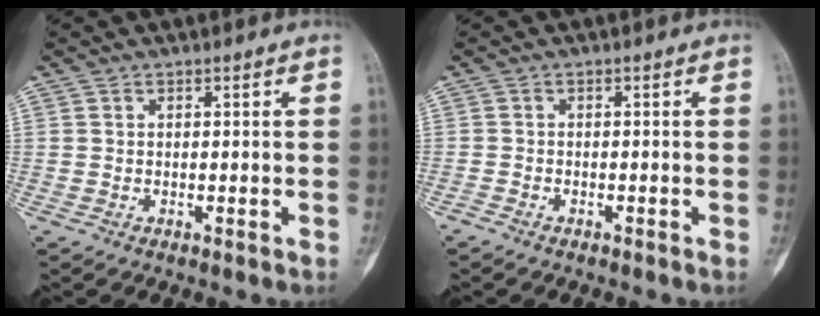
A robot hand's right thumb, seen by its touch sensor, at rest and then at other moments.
{"total": 1.1, "force": [-0.9, 0.3, 0.4], "torque": [-0.009, 0.002, -0.019]}